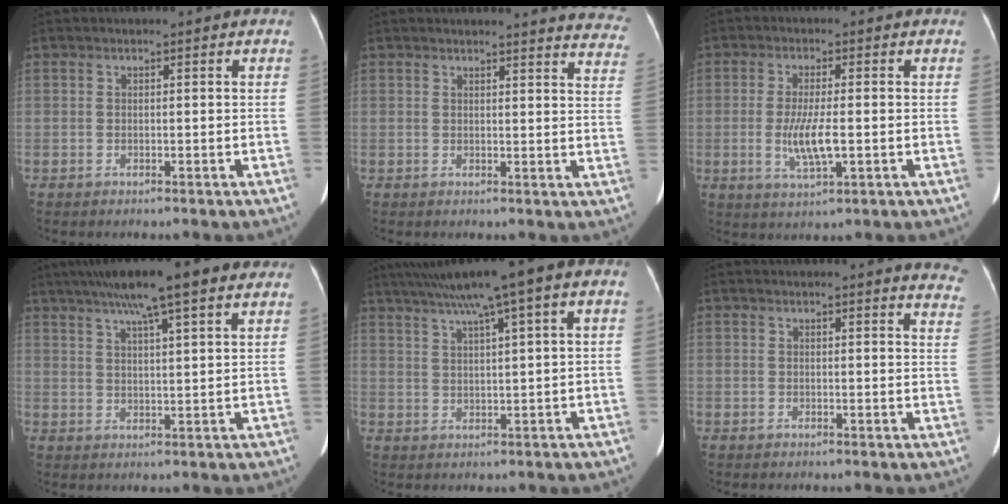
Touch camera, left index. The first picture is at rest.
{"total": 13.6, "force": [13.2, 1.5, 2.7], "torque": [0.001, -0.084, 0.105]}
{"total": 5.9, "force": [-1.0, 1.0, 5.7], "torque": [-0.119, -0.012, -0.017]}
{"total": 12.5, "force": [8.8, 1.0, 8.8], "torque": [-0.136, 0.036, 0.134]}
{"total": 12.8, "force": [7.4, 0.7, 10.4], "torque": [-0.166, 0.048, 0.110]}
{"total": 9.1, "force": [8.8, 0.8, 2.2], "torque": [0.002, -0.050, 0.058]}